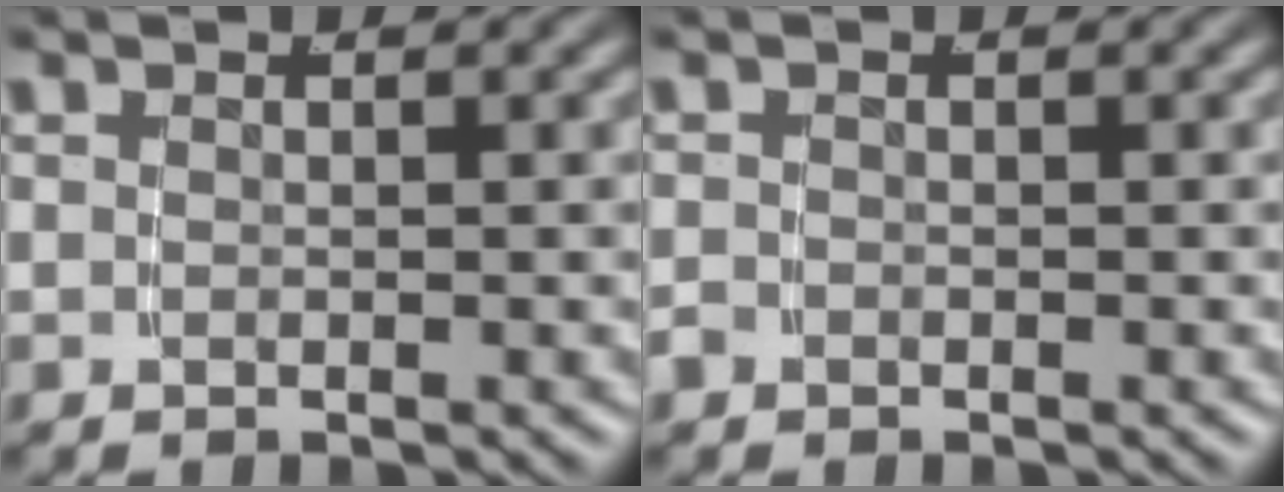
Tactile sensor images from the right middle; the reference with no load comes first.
{"total": 0.9, "force": [-0.9, 0.3, 0.1], "torque": [-0.001, -0.008, -0.014]}